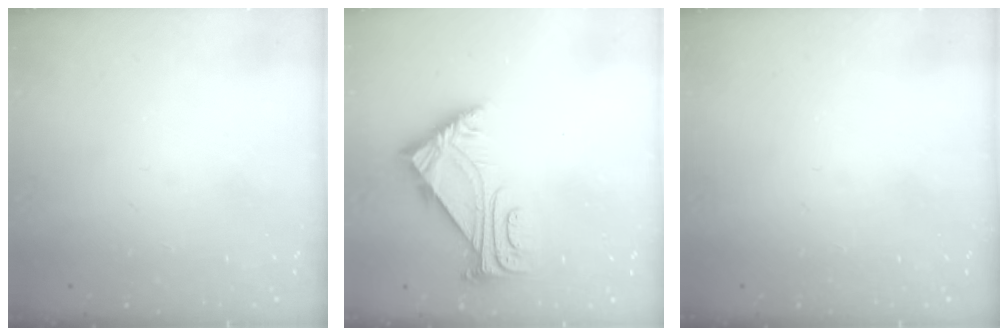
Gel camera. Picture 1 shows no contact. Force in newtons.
{"total": 5.8, "press": 5.7, "slide": 1.1}
{"total": 0.0}